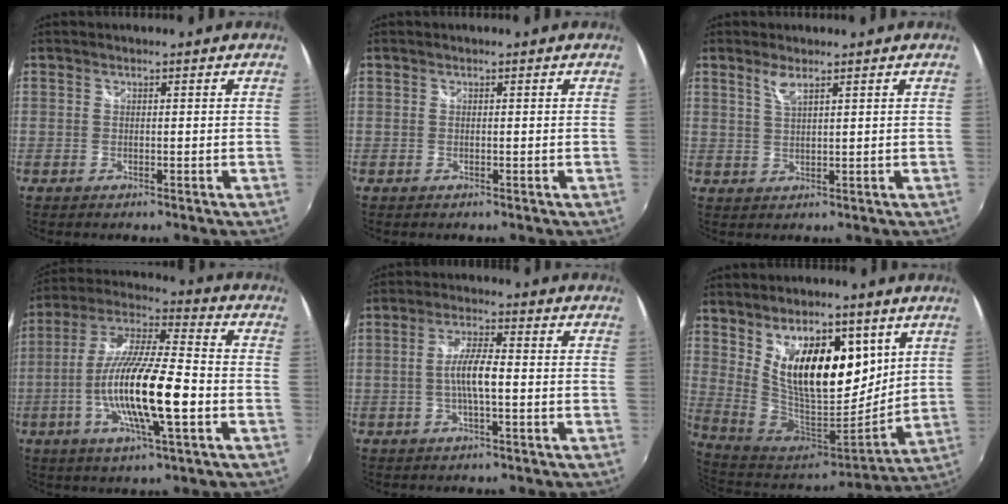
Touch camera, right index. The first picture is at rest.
{"total": 0.0}
{"total": 2.7, "force": [1.8, 0.5, 1.9], "torque": [-0.037, 0.001, 0.035]}
{"total": 17.7, "force": [-4.5, 3.0, 16.9], "torque": [-0.323, -0.011, -0.087]}
{"total": 5.7, "force": [-1.1, 0.8, 5.5], "torque": [-0.104, 0.003, -0.020]}
{"total": 18.9, "force": [6.9, 9.3, 15.0], "torque": [-0.259, -0.007, 0.135]}